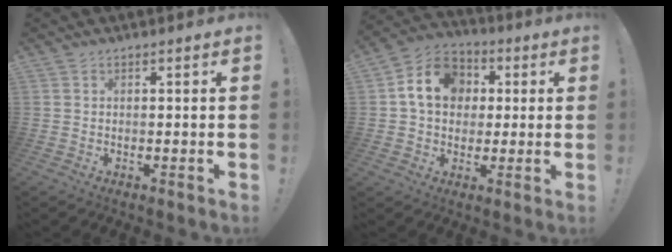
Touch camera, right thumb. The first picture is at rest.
{"total": 13.7, "force": [3.0, 11.2, 7.3], "torque": [-0.106, 0.010, 0.064]}